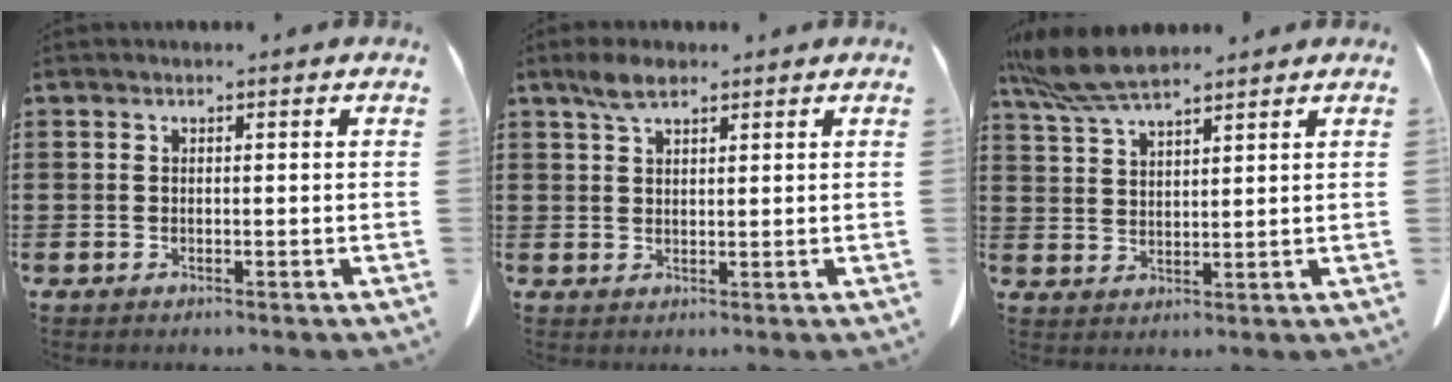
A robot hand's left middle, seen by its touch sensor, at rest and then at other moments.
{"total": 3.6, "force": [2.4, 1.4, 2.2], "torque": [-0.050, 0.006, 0.044]}
{"total": 7.0, "force": [5.7, 1.5, 3.8], "torque": [-0.088, -0.008, 0.107]}